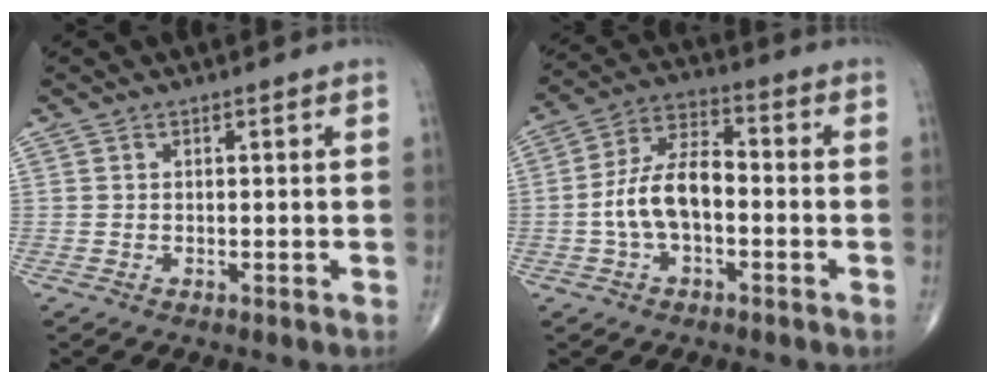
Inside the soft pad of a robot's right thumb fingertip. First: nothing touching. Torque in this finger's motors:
{"motor_torque": [1.52, 1.49, 1.25, -0.25, 0.12]}